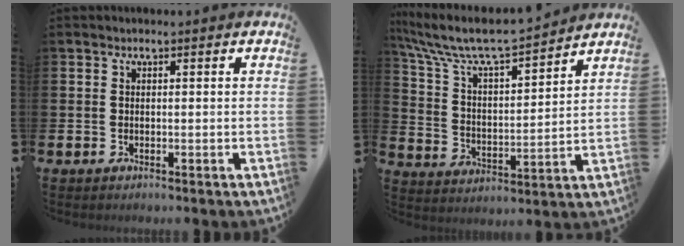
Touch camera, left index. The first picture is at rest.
{"total": 9.4, "force": [8.8, 1.2, 3.0], "torque": [-0.102, -0.062, 0.151]}